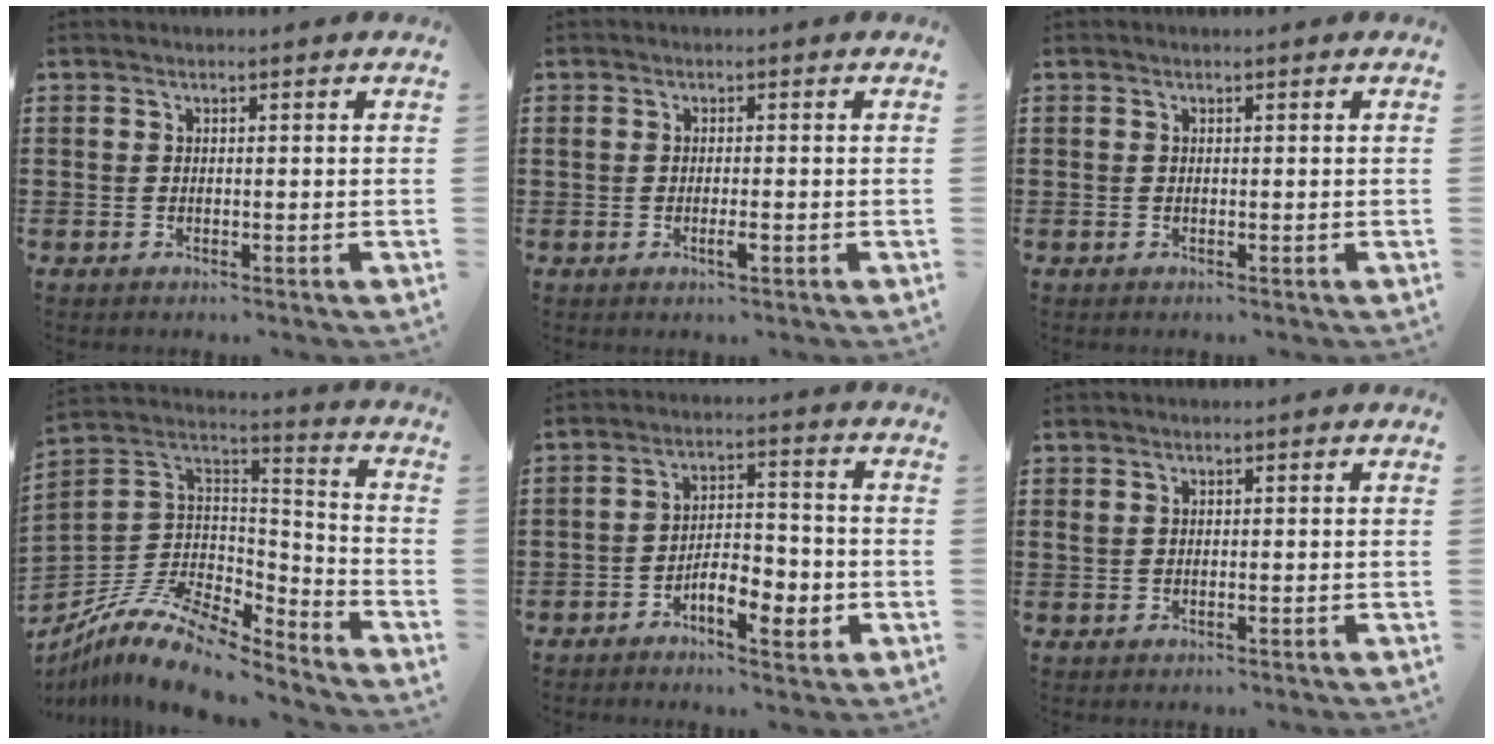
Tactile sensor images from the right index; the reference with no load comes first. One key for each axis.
{"total": 1.8, "fx": -0.6, "fy": 0.4, "fz": 1.6, "tx": -0.028, "ty": 0.000, "tz": -0.011}
{"total": 0.0}
{"total": 12.0, "fx": -9.3, "fy": 4.2, "fz": 6.3, "tx": -0.135, "ty": 0.026, "tz": -0.181}
{"total": 7.0, "fx": -3.4, "fy": 2.9, "fz": 5.4, "tx": -0.079, "ty": 0.007, "tz": -0.060}
{"total": 0.5, "fx": 0.2, "fy": 0.3, "fz": 0.4, "tx": -0.009, "ty": 0.002, "tz": 0.003}